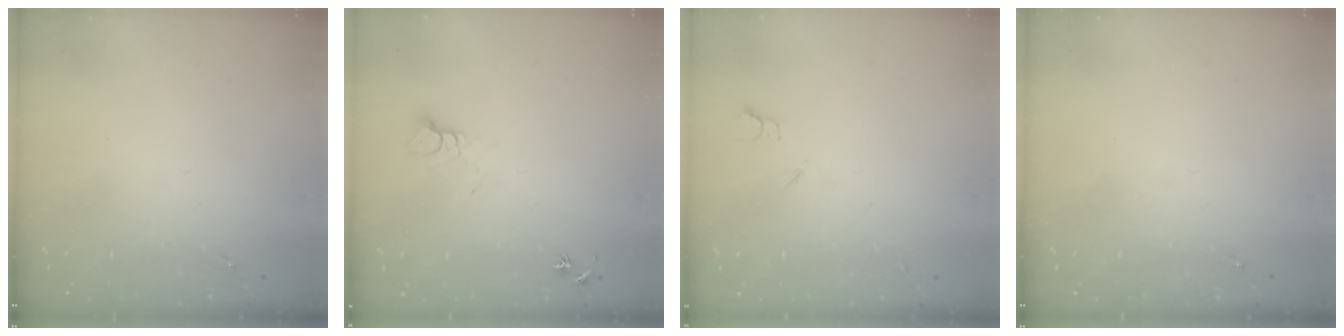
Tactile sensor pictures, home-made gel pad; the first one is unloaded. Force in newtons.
{"total": 5.1, "press": 5.1, "slide": 0.4}
{"total": 3.2, "press": 3.2, "slide": 0.4}
{"total": 0.0}